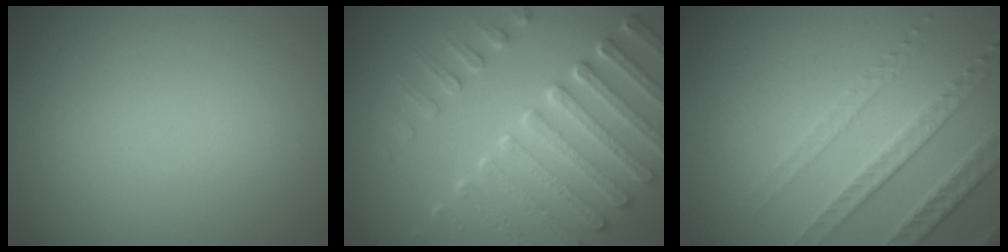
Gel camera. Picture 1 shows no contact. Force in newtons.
{"total": 7.2, "press": 5.4, "slide": 4.8}
{"total": 4.6, "press": 3.3, "slide": 3.2}